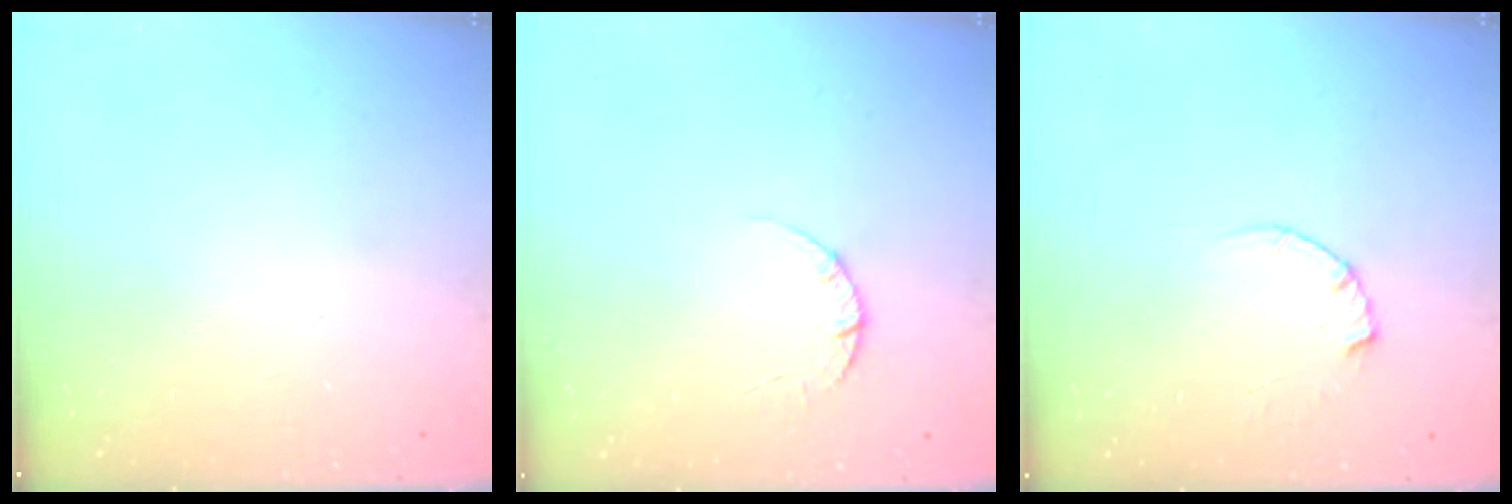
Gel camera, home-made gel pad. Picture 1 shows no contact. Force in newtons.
{"total": 2.4, "press": 2.3, "slide": 0.3}
{"total": 2.4, "press": 2.4, "slide": 0.3}